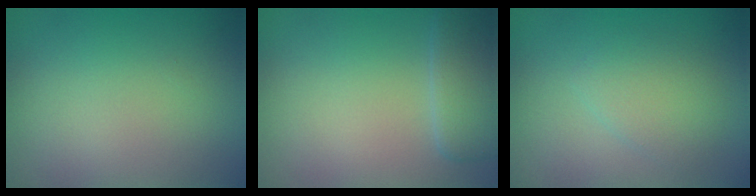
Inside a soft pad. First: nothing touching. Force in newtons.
{"total": 2.4, "press": 1.7, "slide": 1.7}
{"total": 2.4, "press": 2.4, "slide": 0.1}